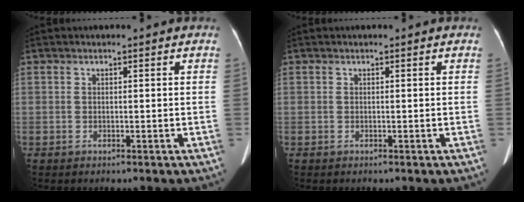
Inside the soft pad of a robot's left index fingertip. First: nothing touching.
{"total": 0.0}